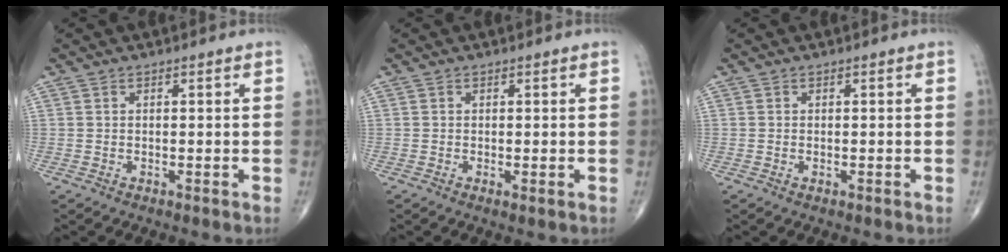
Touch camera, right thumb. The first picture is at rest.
{"total": 0.6, "force": [-0.1, 0.1, 0.6], "torque": [-0.014, -0.004, -0.005]}
{"total": 0.0}